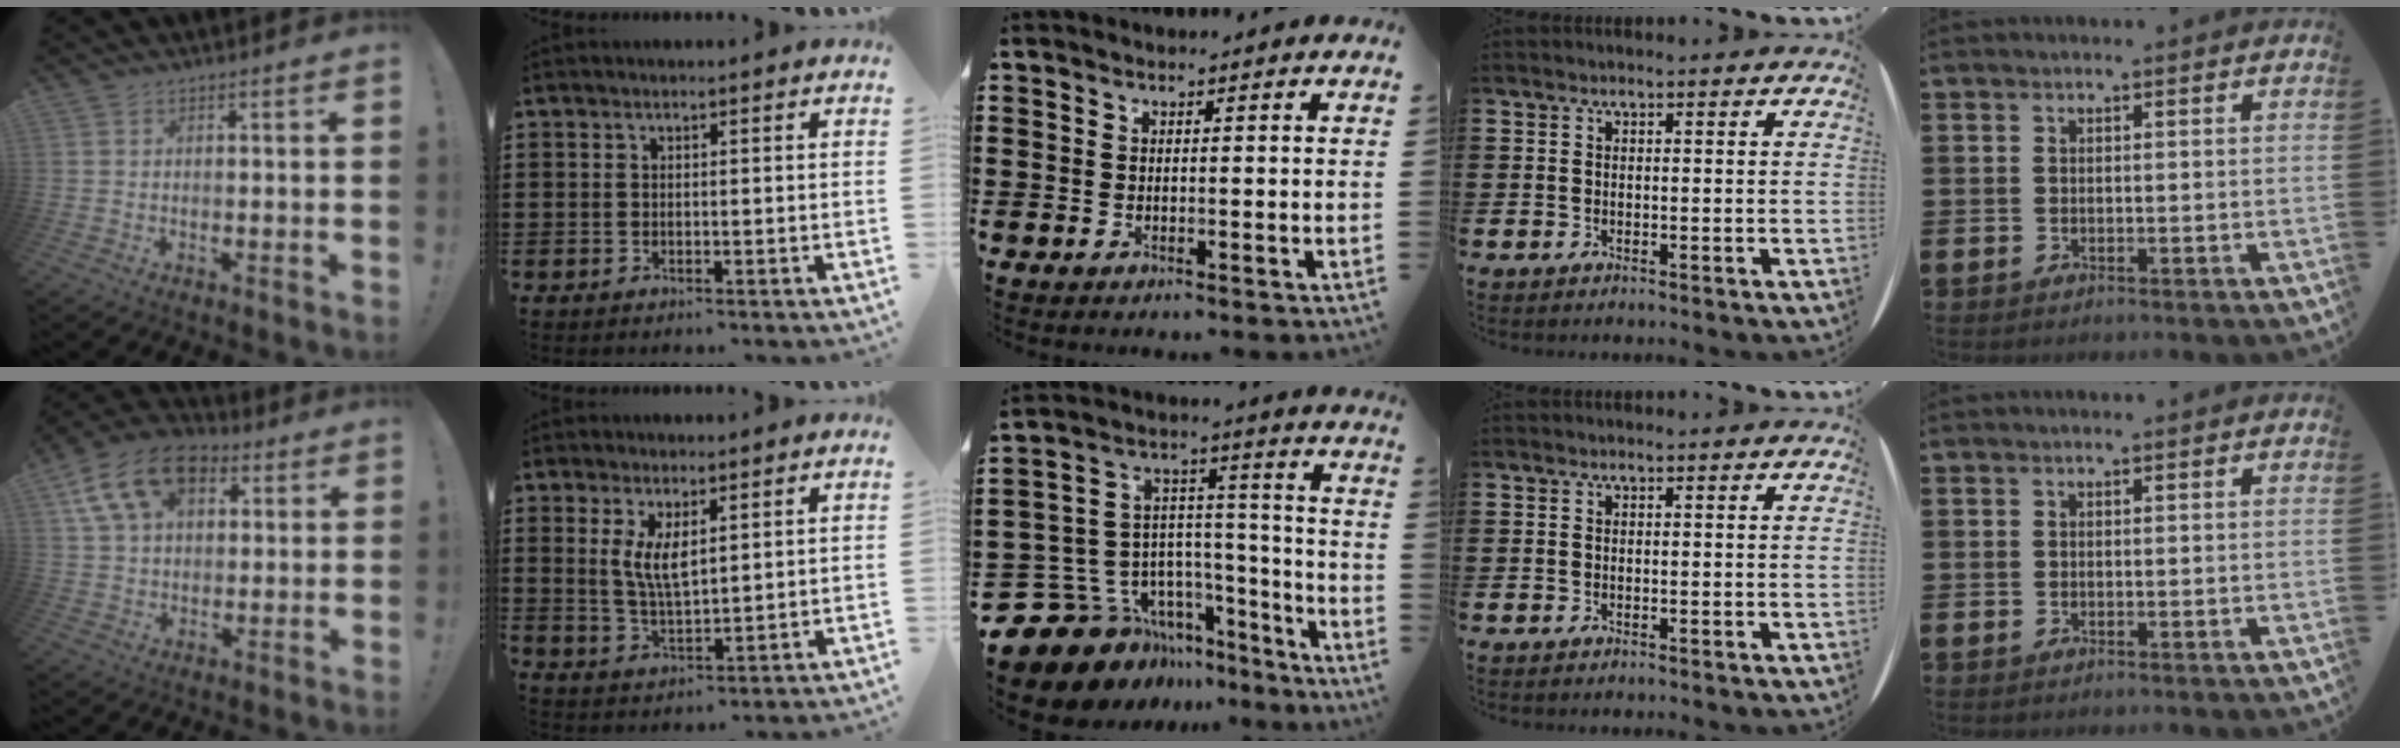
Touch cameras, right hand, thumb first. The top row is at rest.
{"thumb": {"total": 16.3, "force": [6.9, 11.1, 9.9], "torque": [-0.161, -0.016, 0.131]}, "index": {"total": 5.2, "force": [1.7, 2.0, 4.4], "torque": [-0.092, 0.001, 0.031]}, "middle": {"total": 10.5, "force": [-8.2, 6.2, 1.9], "torque": [-0.063, 0.005, -0.153]}}